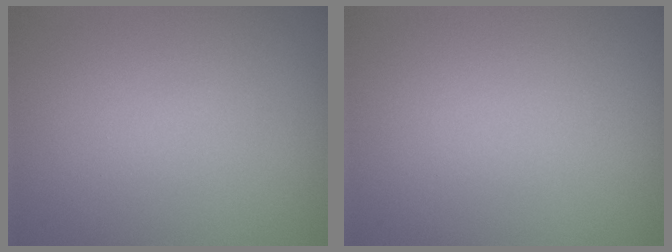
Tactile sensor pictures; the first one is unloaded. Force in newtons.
{"total": 0.0}